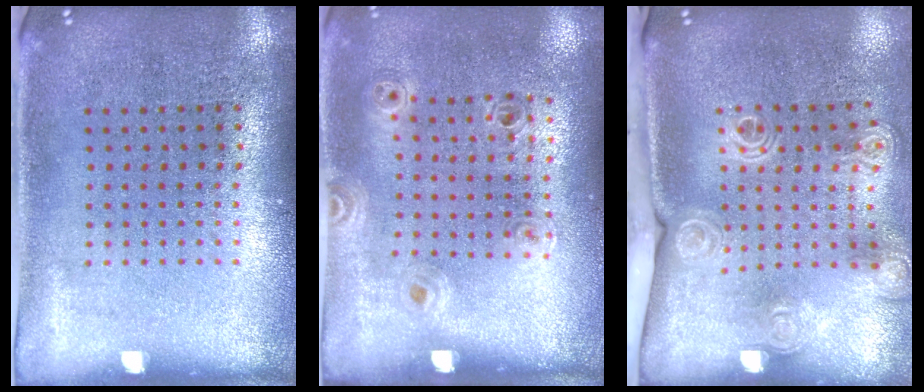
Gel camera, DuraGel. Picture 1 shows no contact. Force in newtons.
{"total": 0.9, "press": 0.8, "slide": 0.3}
{"total": 2.1, "press": 1.6, "slide": 1.3}